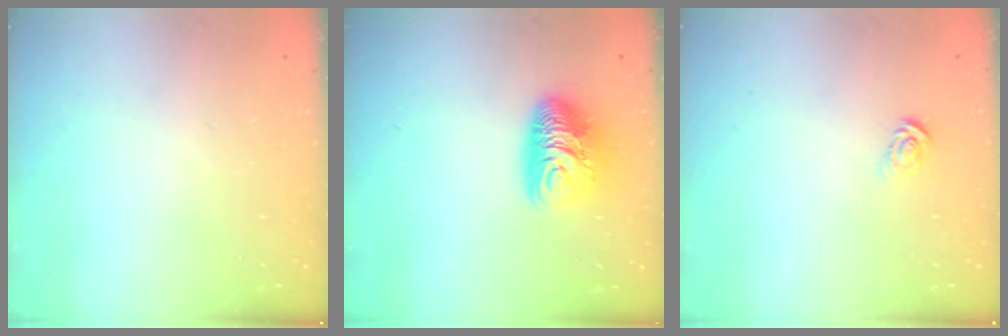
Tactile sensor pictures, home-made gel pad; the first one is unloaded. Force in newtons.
{"total": 11.0, "press": 11.0, "slide": 0.7}
{"total": 3.1, "press": 3.1, "slide": 0.2}